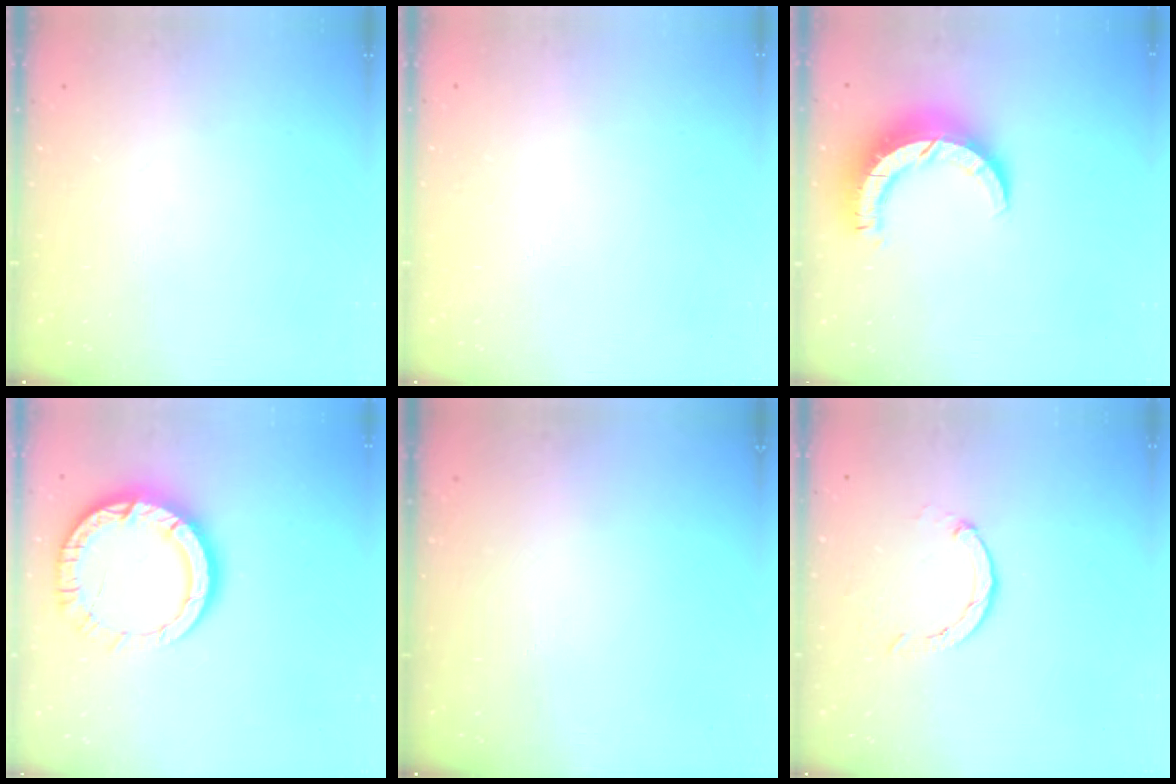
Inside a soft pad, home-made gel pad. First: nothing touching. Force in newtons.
{"total": 2.6, "press": 2.6, "slide": 0.2}
{"total": 10.3, "press": 10.2, "slide": 1.0}
{"total": 13.6, "press": 13.5, "slide": 1.1}
{"total": 0.0}
{"total": 2.3, "press": 2.3, "slide": 0.2}